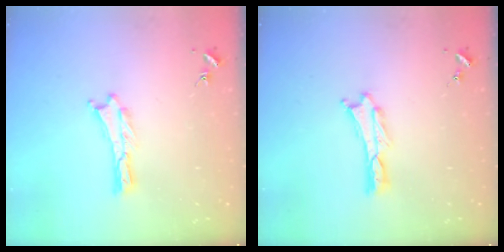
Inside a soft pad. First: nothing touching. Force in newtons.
{"total": 0.0}